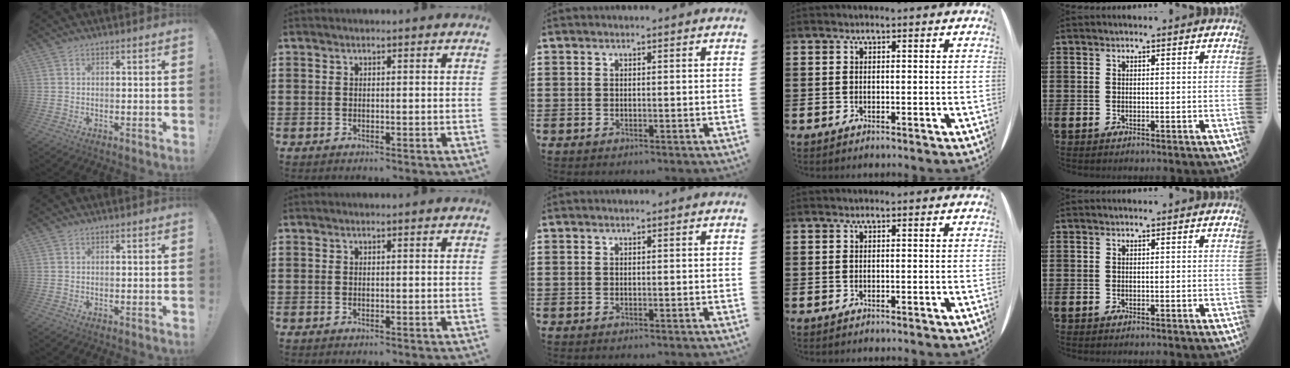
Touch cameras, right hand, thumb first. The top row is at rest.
{}